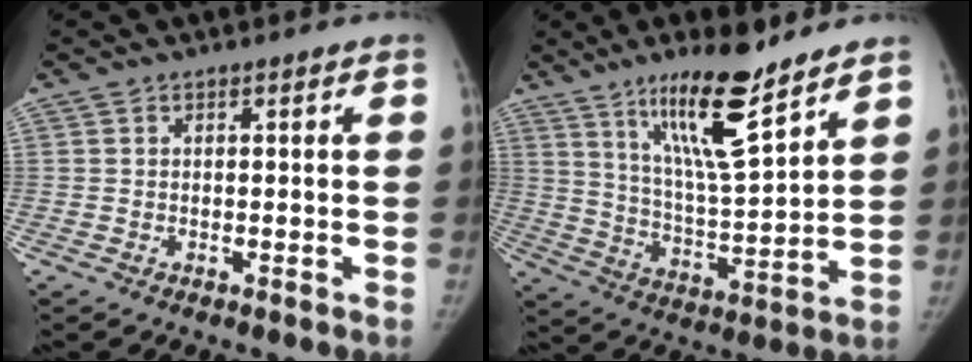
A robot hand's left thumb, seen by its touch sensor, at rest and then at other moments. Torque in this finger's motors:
{"motor_torque": [0.71, -0.02, 1.37, -1.40, 0.40]}